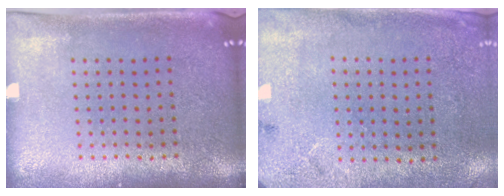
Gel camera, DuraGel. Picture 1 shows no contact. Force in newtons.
{"total": 2.7, "press": 2.2, "slide": 1.7}